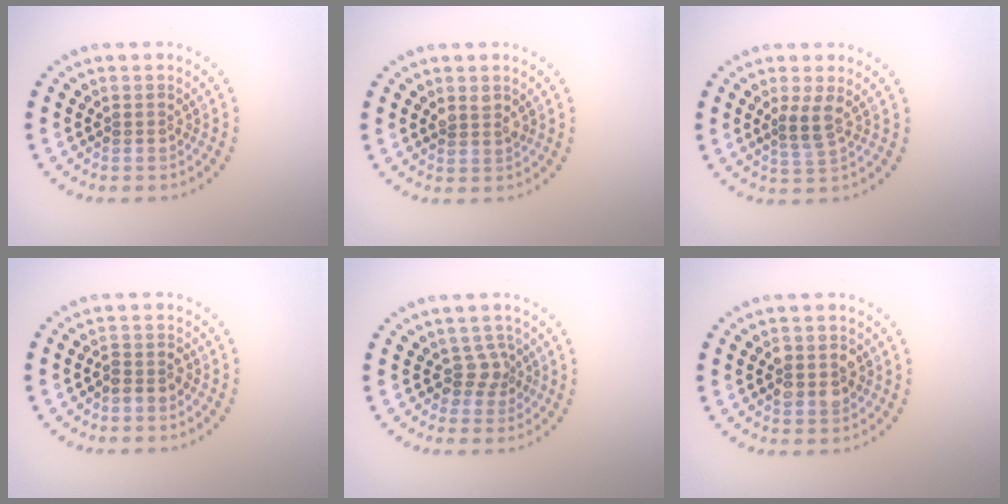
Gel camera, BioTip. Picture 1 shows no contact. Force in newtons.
{"total": 1.1, "press": 1.0, "slide": 0.4}
{"total": 2.0, "press": 1.6, "slide": 1.2}
{"total": 1.6, "press": 1.2, "slide": 1.0}
{"total": 1.9, "press": 1.4, "slide": 1.3}
{"total": 2.5, "press": 2.5, "slide": 0.3}